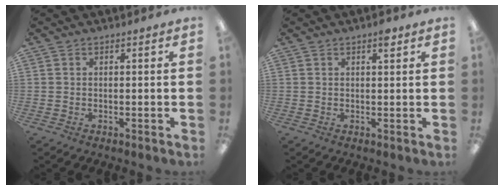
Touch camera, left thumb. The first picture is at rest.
{"total": 2.4, "force": [1.5, 0.8, 1.7], "torque": [-0.021, -0.004, 0.022]}